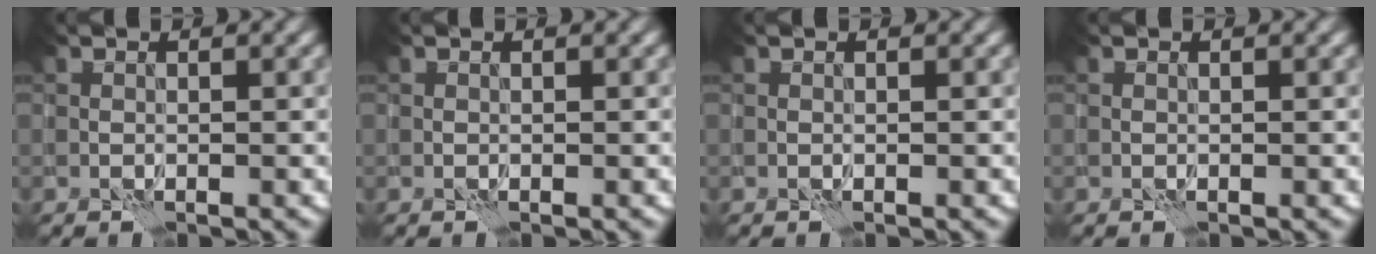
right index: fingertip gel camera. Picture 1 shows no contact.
{"total": 0.0}
{"total": 0.0}
{"total": 0.0}